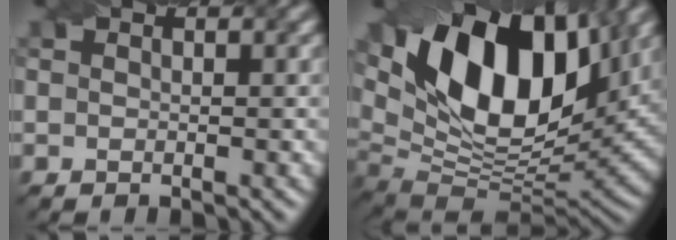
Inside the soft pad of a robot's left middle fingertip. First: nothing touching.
{"total": 17.0, "force": [6.7, 8.9, 12.8], "torque": [-0.223, 0.015, 0.107]}